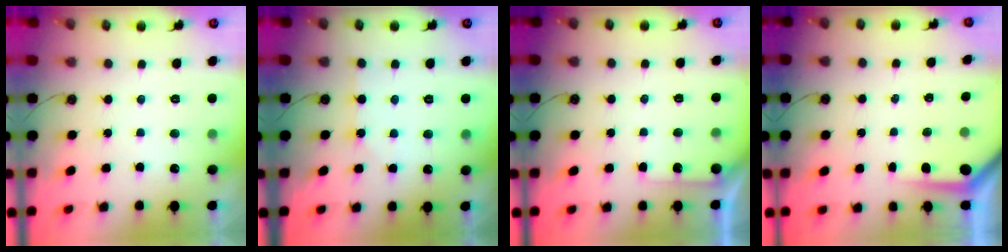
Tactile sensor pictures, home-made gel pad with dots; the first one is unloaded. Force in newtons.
{"total": 3.7, "press": 3.7, "slide": 0.3}
{"total": 3.7, "press": 3.7, "slide": 0.6}
{"total": 3.2, "press": 3.2, "slide": 0.4}